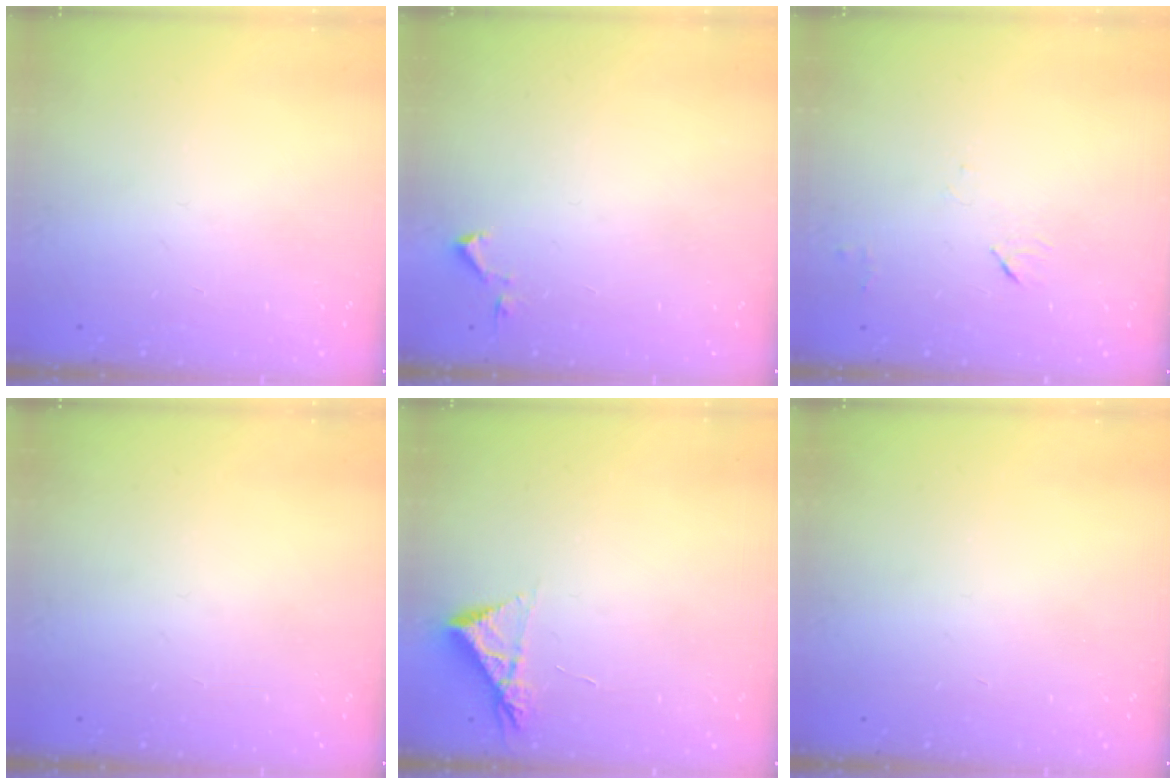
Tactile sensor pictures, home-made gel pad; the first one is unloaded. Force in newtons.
{"total": 3.5, "press": 3.4, "slide": 0.6}
{"total": 3.7, "press": 3.6, "slide": 0.5}
{"total": 0.0}
{"total": 5.0, "press": 5.0, "slide": 0.8}
{"total": 0.0}